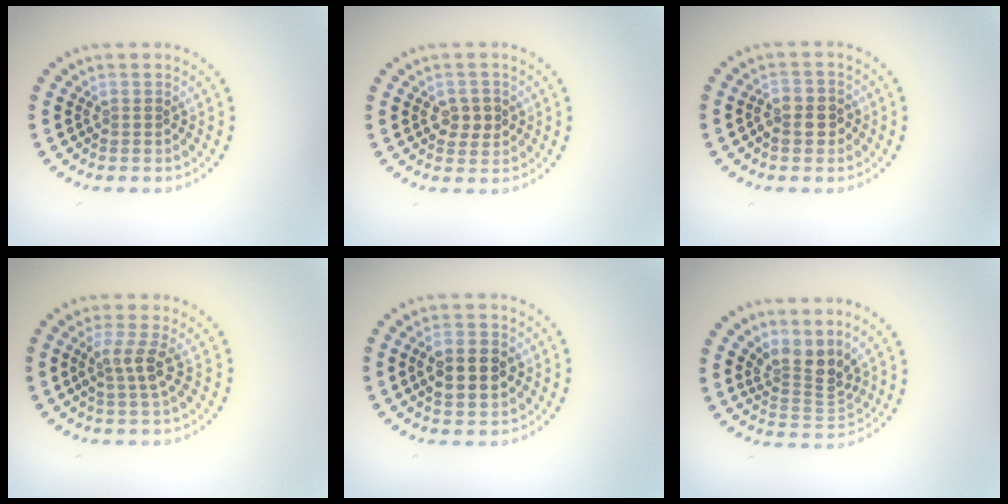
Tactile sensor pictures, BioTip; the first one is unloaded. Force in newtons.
{"total": 2.1, "press": 2.1, "slide": 0.3}
{"total": 2.6, "press": 2.5, "slide": 0.6}
{"total": 2.5, "press": 2.1, "slide": 1.4}
{"total": 4.5, "press": 4.5, "slide": 0.1}
{"total": 3.5, "press": 2.4, "slide": 2.5}